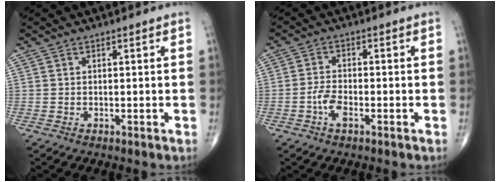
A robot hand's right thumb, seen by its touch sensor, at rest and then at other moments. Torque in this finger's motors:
{"motor_torque": [1.65, 1.28, 0.13, -0.29, 0.02]}